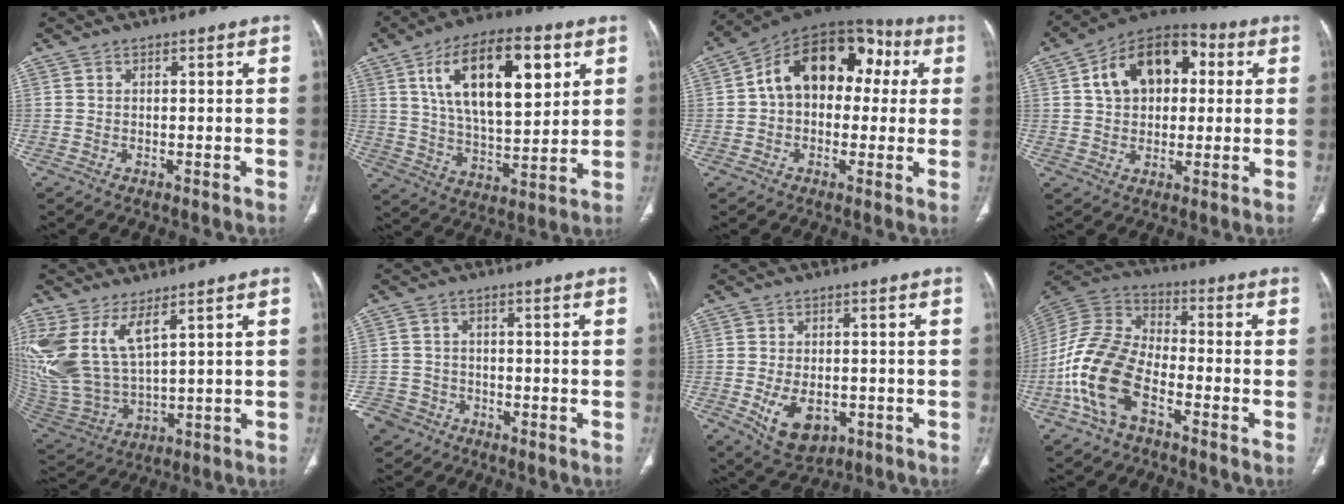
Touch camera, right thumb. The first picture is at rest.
{"total": 21.3, "force": [7.9, 9.6, 17.3], "torque": [-0.260, -0.022, 0.135]}
{"total": 18.5, "force": [3.1, 12.3, 13.5], "torque": [-0.160, 0.051, 0.035]}
{"total": 16.2, "force": [3.8, 10.8, 11.4], "torque": [-0.147, 0.023, 0.052]}
{"total": 14.7, "force": [6.7, 6.5, 11.3], "torque": [-0.249, -0.031, 0.160]}
{"total": 7.1, "force": [-4.0, 5.7, 1.5], "torque": [-0.034, 0.021, -0.068]}
{"total": 8.7, "force": [-2.6, 5.6, 6.1], "torque": [-0.086, 0.002, -0.027]}
{"total": 15.7, "force": [-6.3, 8.9, 11.4], "torque": [-0.233, 0.045, -0.130]}